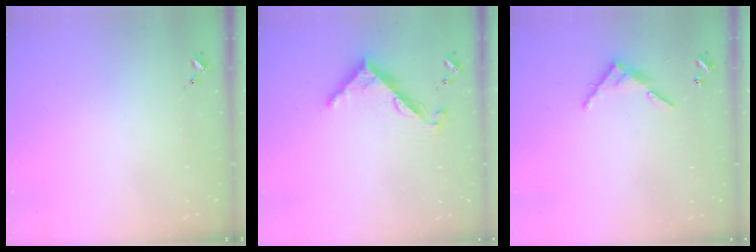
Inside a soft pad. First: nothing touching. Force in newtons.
{"total": 8.7, "press": 8.7, "slide": 0.6}
{"total": 6.9, "press": 6.9, "slide": 0.5}